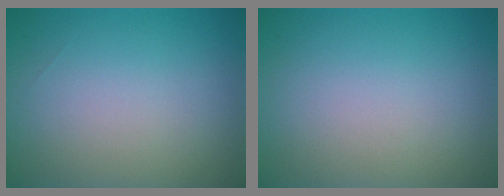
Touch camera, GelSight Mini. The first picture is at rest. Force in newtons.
{"total": 0.0}